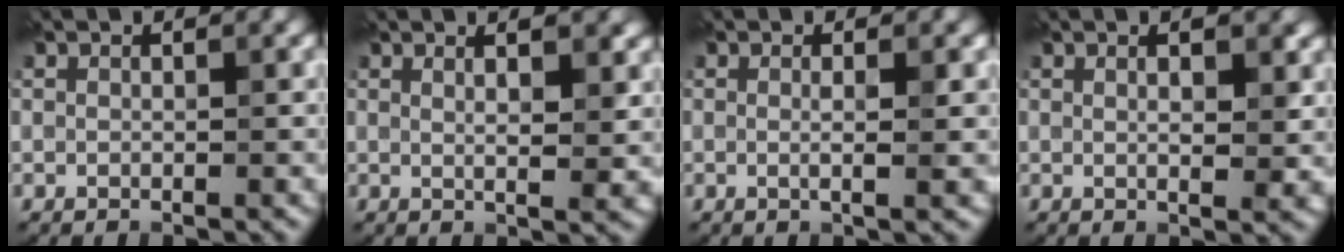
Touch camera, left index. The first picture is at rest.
{"total": 4.9, "force": [2.1, 1.9, 4.1], "torque": [-0.031, 0.013, 0.008]}
{"total": 2.2, "force": [0.0, 0.4, 2.1], "torque": [-0.034, -0.002, -0.003]}
{"total": 3.4, "force": [1.1, 1.0, 3.0], "torque": [-0.033, 0.005, 0.009]}